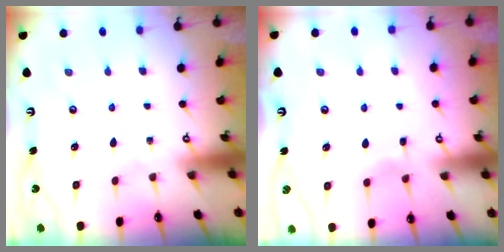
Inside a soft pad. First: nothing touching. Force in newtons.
{"total": 3.1, "press": 3.1, "slide": 0.4}